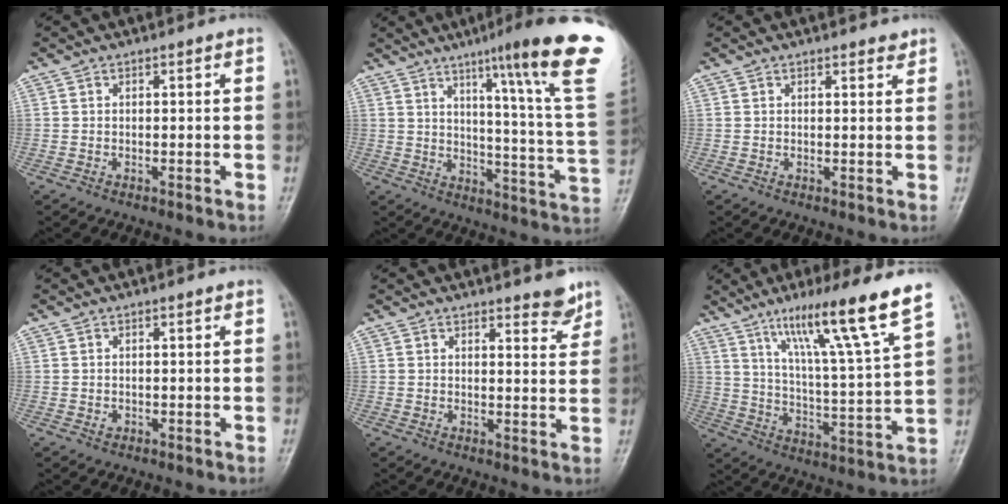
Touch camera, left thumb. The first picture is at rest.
{"total": 23.8, "force": [13.9, 0.6, 19.2], "torque": [-0.245, -0.079, 0.183]}
{"total": 1.6, "force": [1.4, 0.6, 0.7], "torque": [-0.005, -0.009, 0.017]}
{"total": 0.6, "force": [0.1, 0.5, 0.3], "torque": [0.000, 0.000, 0.001]}
{"total": 4.0, "force": [3.3, 1.1, 2.0], "torque": [-0.010, -0.026, 0.042]}
{"total": 16.9, "force": [11.0, -0.1, 12.9], "torque": [-0.199, -0.057, 0.177]}